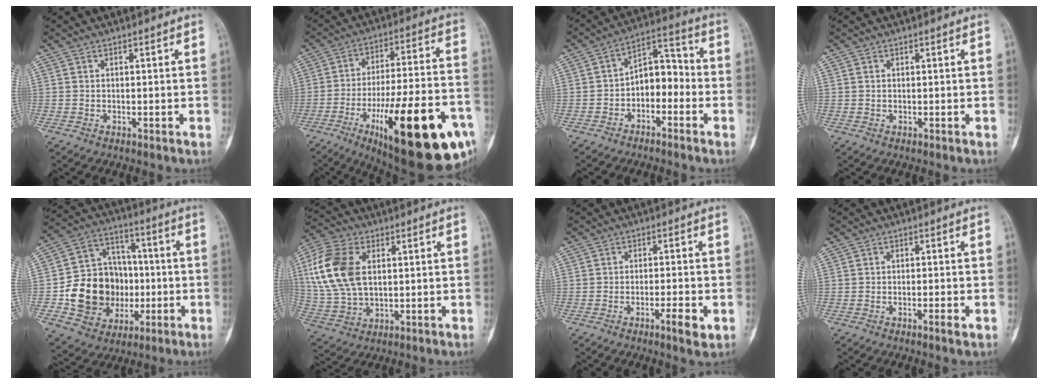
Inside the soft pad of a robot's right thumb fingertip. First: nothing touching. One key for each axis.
{"total": 29.7, "fx": -12.5, "fy": 8.2, "fz": 25.7, "tx": -0.340, "ty": 0.042, "tz": -0.177}
{"total": 8.7, "fx": -2.6, "fy": 5.5, "fz": 6.2, "tx": -0.069, "ty": 0.049, "tz": -0.055}
{"total": 0.0}
{"total": 18.8, "fx": -2.8, "fy": 15.6, "fz": 10.1, "tx": -0.127, "ty": 0.037, "tz": -0.034}
{"total": 14.7, "fx": 3.1, "fy": 9.0, "fz": 11.2, "tx": -0.244, "ty": 0.004, "tz": 0.062}
{"total": 4.3, "fx": -1.8, "fy": 0.9, "fz": 3.8, "tx": -0.061, "ty": 0.004, "tz": -0.029}
{"total": 1.8, "fx": -0.8, "fy": 0.3, "fz": 1.6, "tx": -0.028, "ty": -0.001, "tz": -0.016}